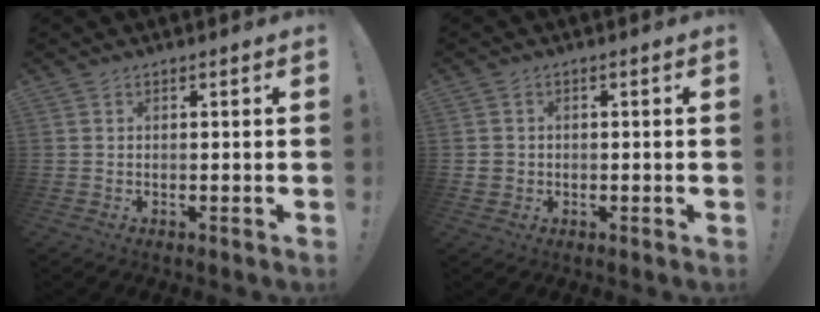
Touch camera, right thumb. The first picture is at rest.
{"total": 2.3, "force": [0.0, 2.2, 0.7], "torque": [-0.004, 0.002, 0.001]}